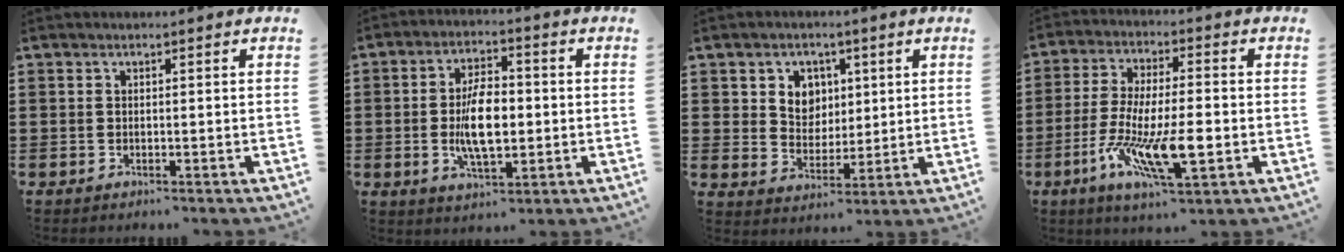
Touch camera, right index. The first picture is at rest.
{"total": 8.6, "force": [-0.7, 3.9, 7.6], "torque": [-0.153, -0.004, -0.019]}
{"total": 5.3, "force": [2.0, 4.7, 1.4], "torque": [-0.044, 0.011, 0.033]}
{"total": 12.1, "force": [-4.4, 3.5, 10.7], "torque": [-0.224, -0.007, -0.082]}